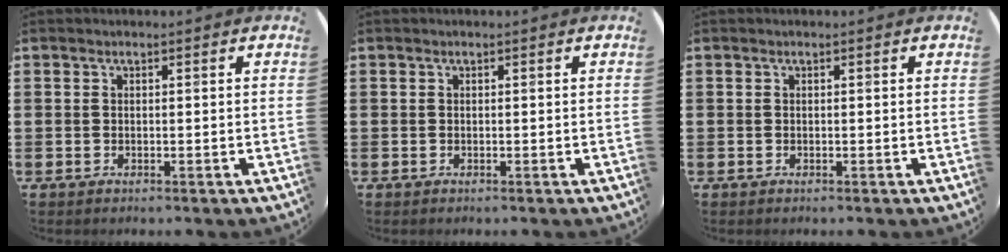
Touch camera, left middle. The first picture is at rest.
{"total": 0.0}
{"total": 0.0}